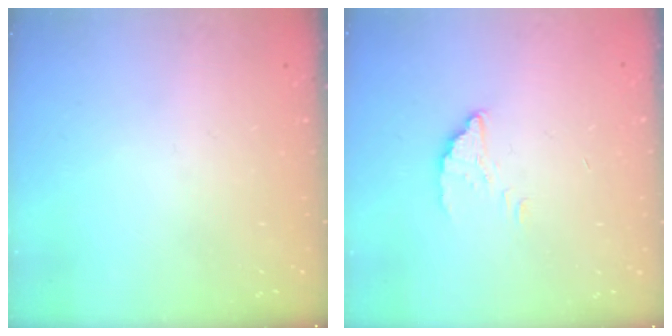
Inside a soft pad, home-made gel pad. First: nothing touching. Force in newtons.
{"total": 2.1, "press": 2.1, "slide": 0.2}